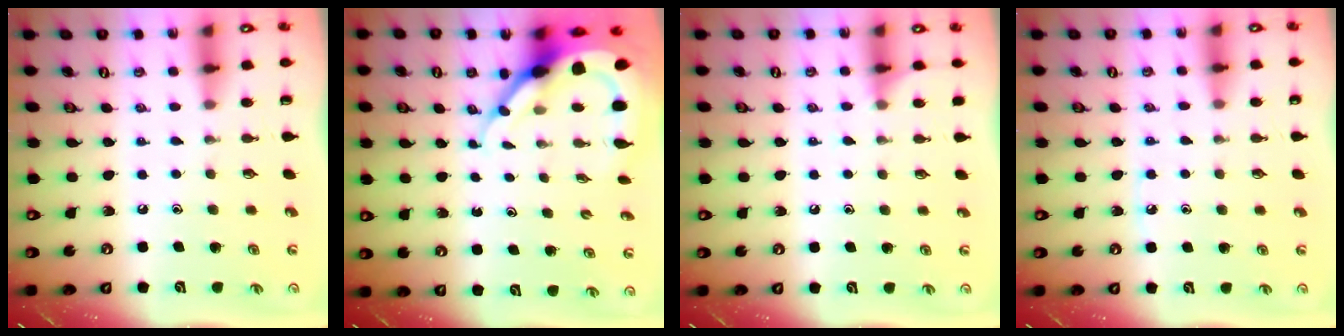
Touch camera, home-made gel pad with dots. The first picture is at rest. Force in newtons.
{"total": 9.7, "press": 9.7, "slide": 1.0}
{"total": 6.1, "press": 6.0, "slide": 0.9}
{"total": 4.5, "press": 4.5, "slide": 0.6}